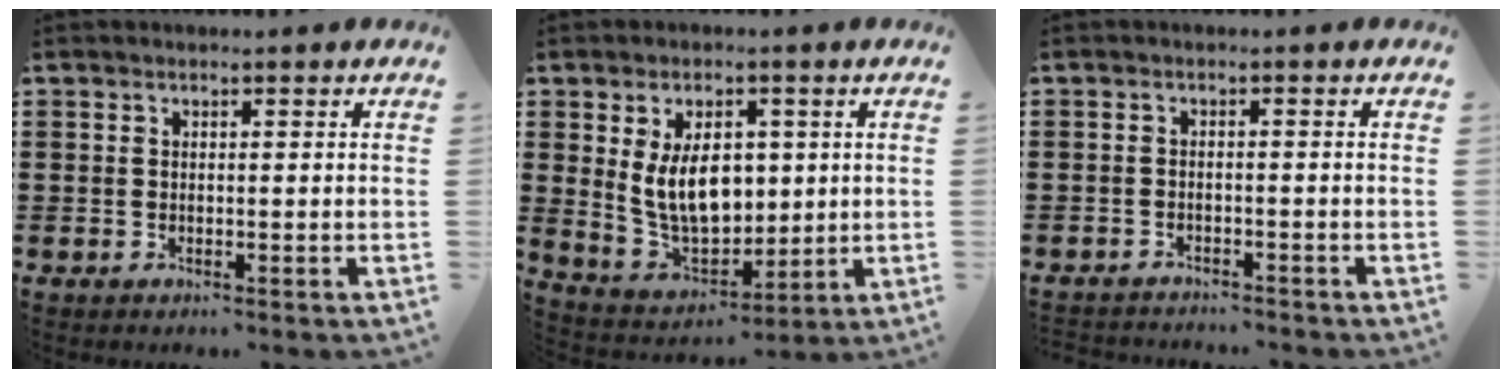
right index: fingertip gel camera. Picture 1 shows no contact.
{"total": 9.6, "force": [1.7, 6.2, 7.2], "torque": [-0.146, 0.008, 0.030]}
{"total": 1.7, "force": [-1.7, 0.1, -0.1], "torque": [-0.004, 0.000, -0.038]}